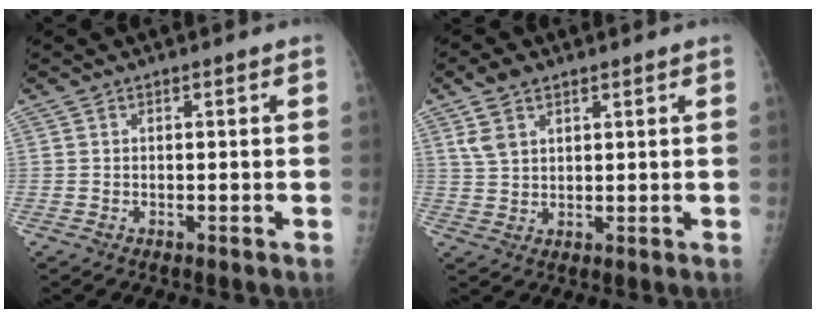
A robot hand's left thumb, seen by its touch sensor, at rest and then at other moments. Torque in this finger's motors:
{"motor_torque": [0.82, 0.40, 0.75, -0.23, 0.24]}